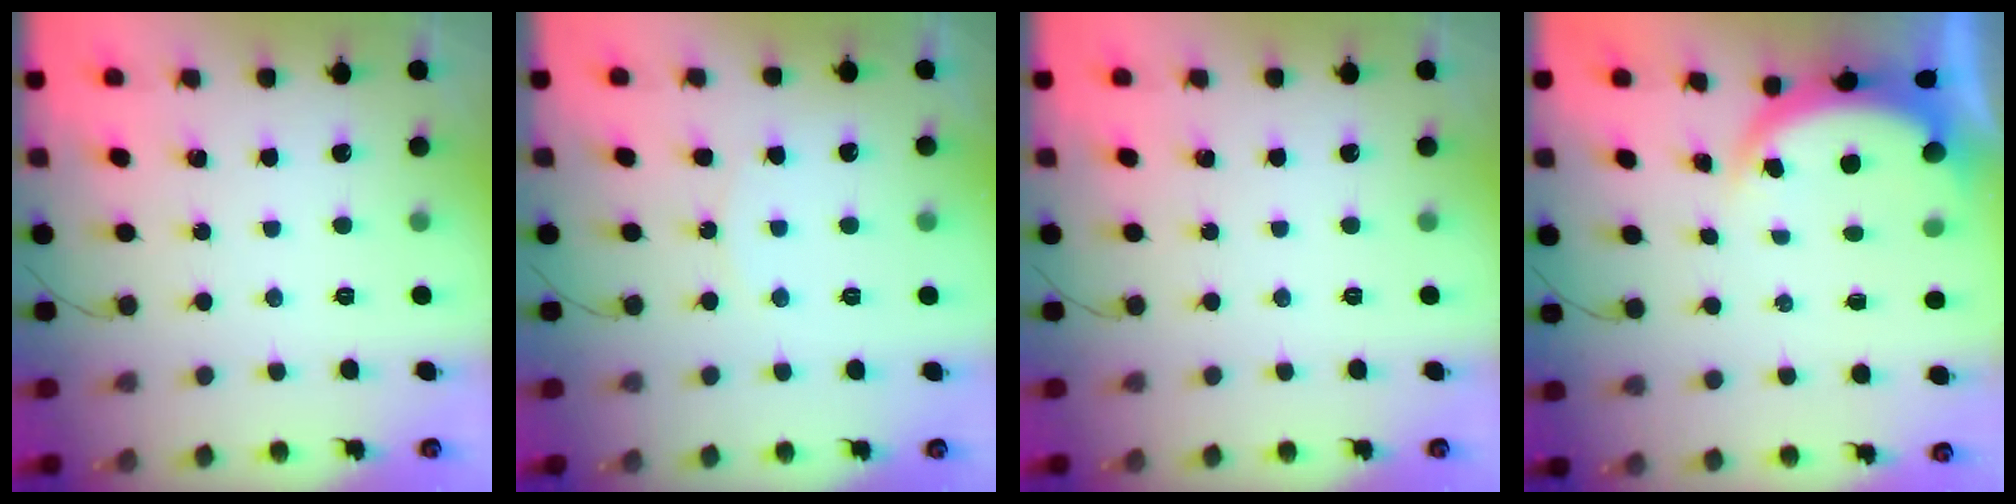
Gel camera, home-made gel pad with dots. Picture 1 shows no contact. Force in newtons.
{"total": 5.7, "press": 5.7, "slide": 0.7}
{"total": 0.0}
{"total": 4.5, "press": 4.4, "slide": 0.8}